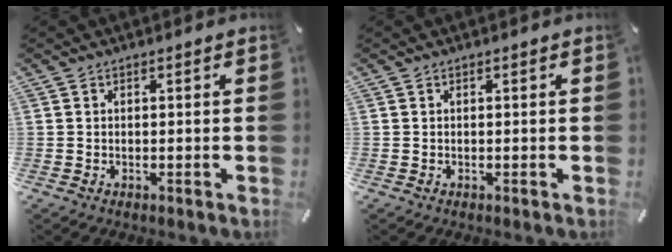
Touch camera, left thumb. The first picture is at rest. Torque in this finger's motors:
{"motor_torque": [0.00, 0.00, 0.02, 0.01, 0.00]}